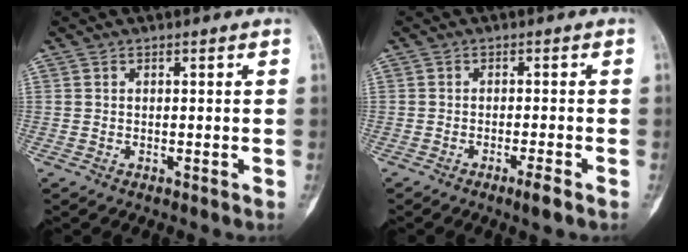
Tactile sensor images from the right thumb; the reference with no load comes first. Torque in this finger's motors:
{"motor_torque": [1.68, 1.56, 0.60, -0.65, 0.14]}